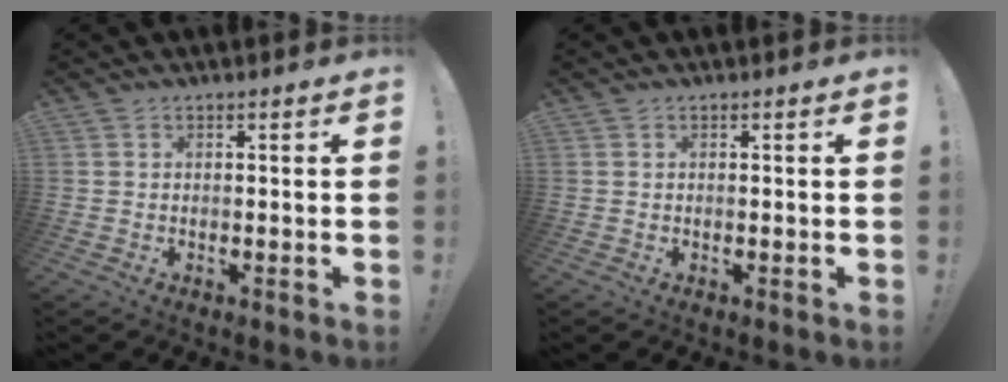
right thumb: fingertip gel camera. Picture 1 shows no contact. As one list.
[{"total": 0.0}]